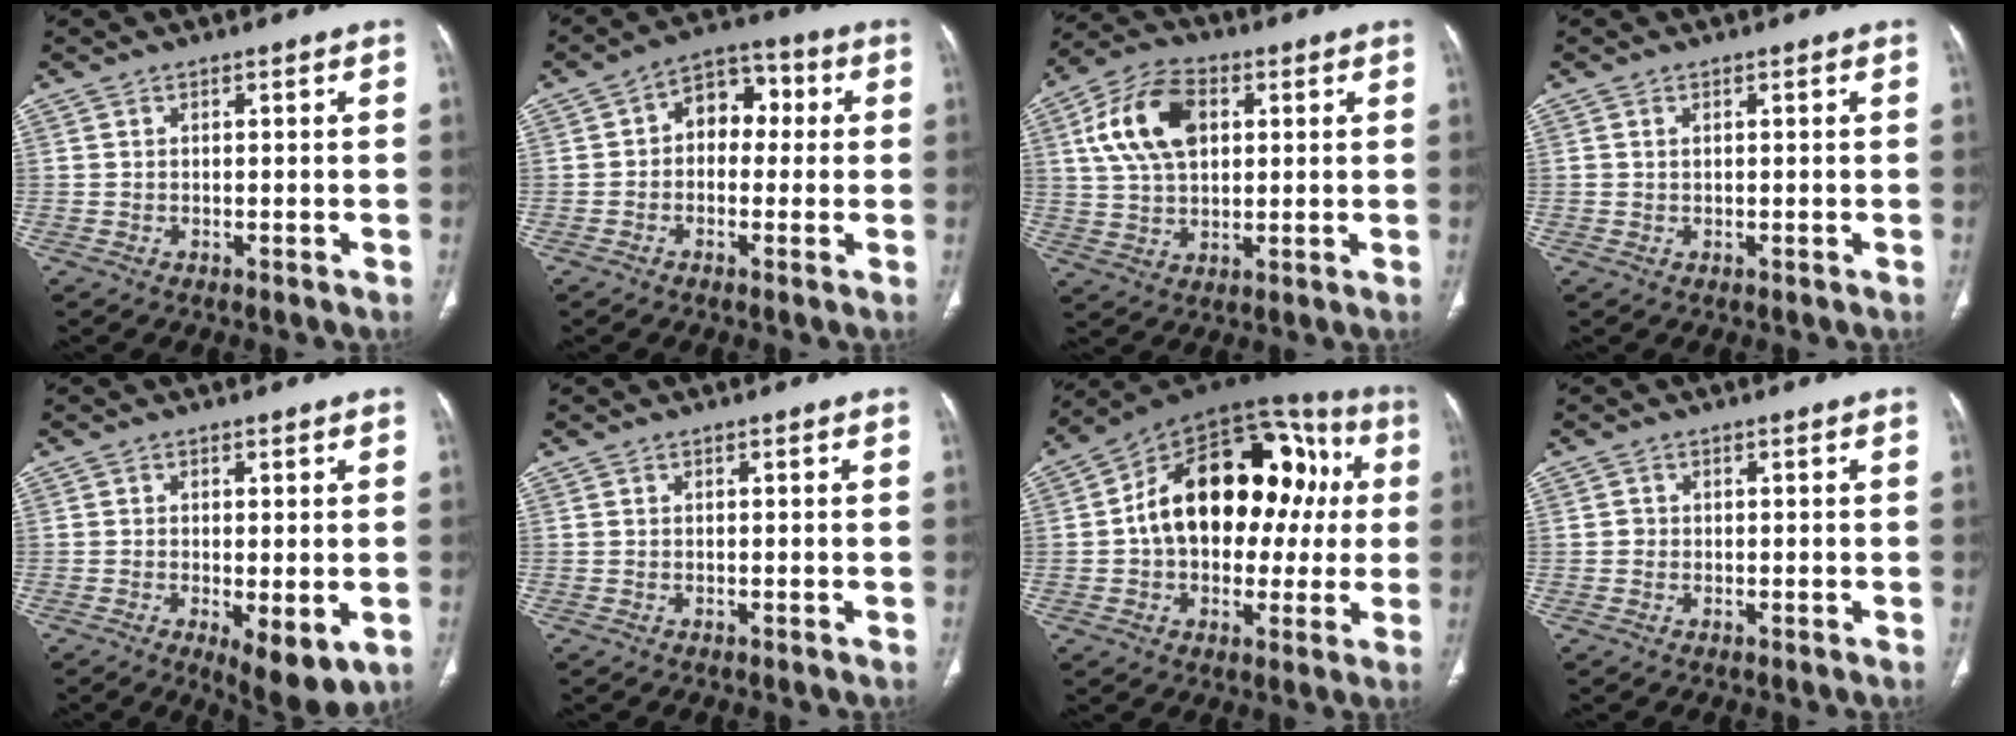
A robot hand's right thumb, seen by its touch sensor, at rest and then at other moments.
{"total": 8.7, "force": [0.7, 6.2, 6.0], "torque": [-0.050, 0.031, -0.002]}
{"total": 13.5, "force": [3.6, 8.4, 9.9], "torque": [-0.177, 0.009, 0.065]}
{"total": 0.6, "force": [0.3, 0.3, 0.4], "torque": [-0.010, 0.002, 0.006]}
{"total": 7.9, "force": [-2.2, 2.9, 7.1], "torque": [-0.103, -0.020, -0.026]}
{"total": 0.0}
{"total": 25.6, "force": [2.5, 16.3, 19.7], "torque": [-0.265, 0.051, 0.034]}
{"total": 0.7, "force": [-0.1, 0.7, 0.1], "torque": [0.003, 0.004, 0.000]}